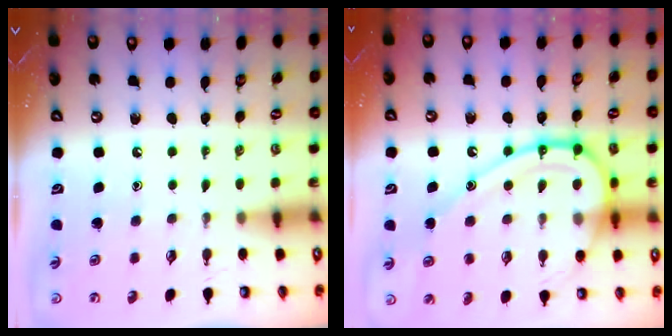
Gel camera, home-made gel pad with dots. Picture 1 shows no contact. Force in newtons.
{"total": 17.4, "press": 17.3, "slide": 1.8}